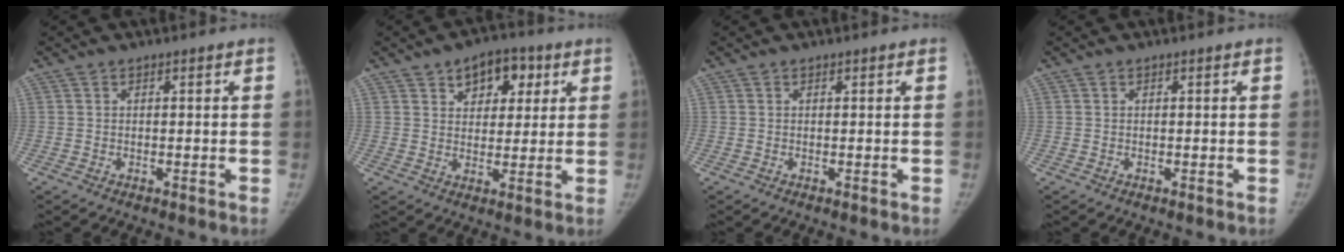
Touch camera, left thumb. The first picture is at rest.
{"total": 8.9, "force": [4.2, 5.7, 5.3], "torque": [-0.032, -0.011, 0.057]}
{"total": 0.0}
{"total": 0.0}